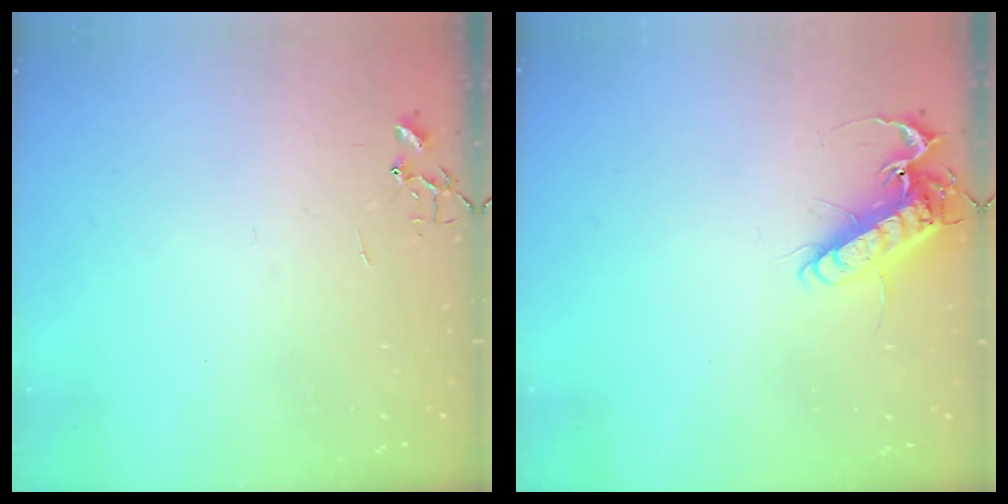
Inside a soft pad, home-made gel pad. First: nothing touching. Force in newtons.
{"total": 13.7, "press": 13.5, "slide": 2.3}